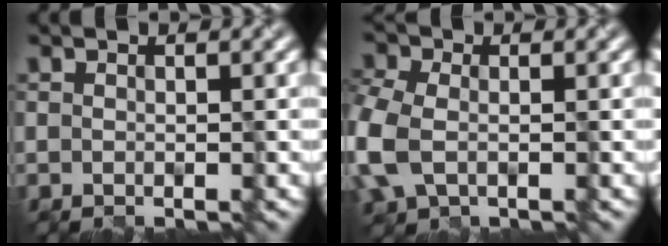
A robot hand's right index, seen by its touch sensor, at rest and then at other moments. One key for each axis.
{"total": 5.9, "fx": -0.9, "fy": 4.3, "fz": 3.9, "tx": -0.128, "ty": -0.010, "tz": -0.012}